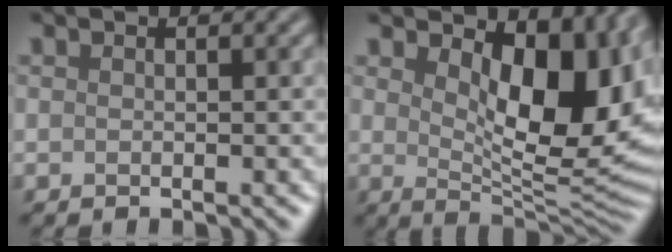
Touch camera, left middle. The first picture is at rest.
{"total": 11.1, "force": [2.8, 5.4, 9.3], "torque": [-0.123, -0.011, 0.048]}